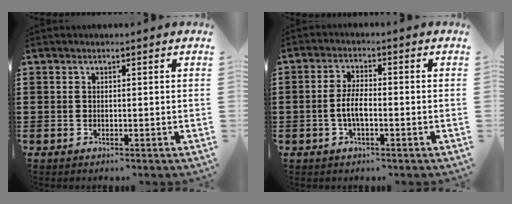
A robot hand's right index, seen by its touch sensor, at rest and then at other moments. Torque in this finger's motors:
{"motor_torque": [2.14, 0.00, 0.41, 0.08]}